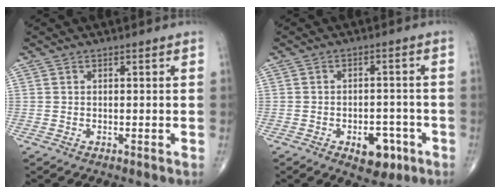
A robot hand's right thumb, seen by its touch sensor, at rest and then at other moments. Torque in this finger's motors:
{"motor_torque": [2.20, 1.24, 0.44, -0.63, 0.18]}